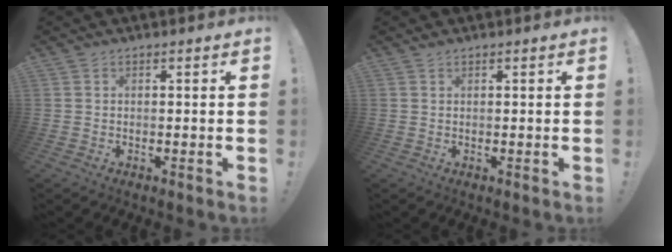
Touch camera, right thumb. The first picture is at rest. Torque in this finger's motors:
{"motor_torque": [0.01, 0.08, 0.05, -0.13, 0.03]}